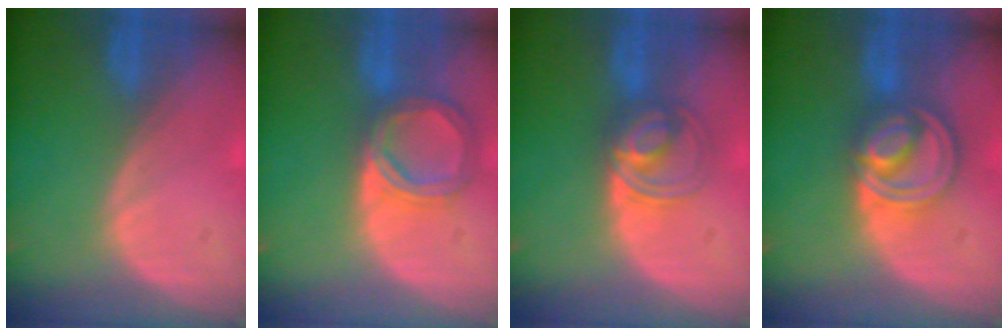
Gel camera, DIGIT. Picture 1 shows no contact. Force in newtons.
{"total": 6.7, "press": 6.1, "slide": 2.7}
{"total": 5.5, "press": 5.5, "slide": 0.6}
{"total": 8.5, "press": 7.1, "slide": 4.6}